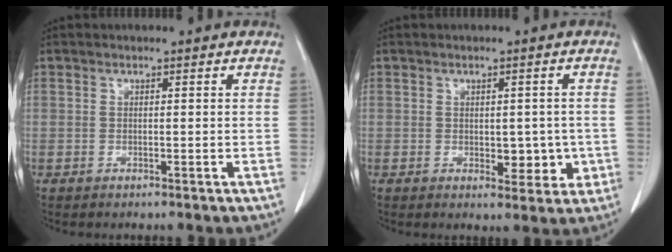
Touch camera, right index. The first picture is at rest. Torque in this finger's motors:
{"motor_torque": [0.08, 0.24, 0.08, 0.02]}